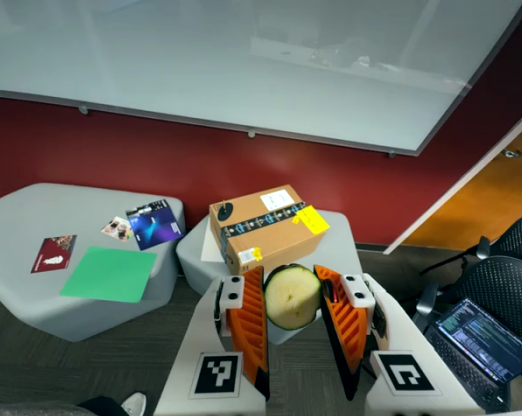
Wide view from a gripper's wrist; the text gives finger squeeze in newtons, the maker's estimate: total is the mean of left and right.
{"total": 12.4, "left": 12.8, "right": 12.1}